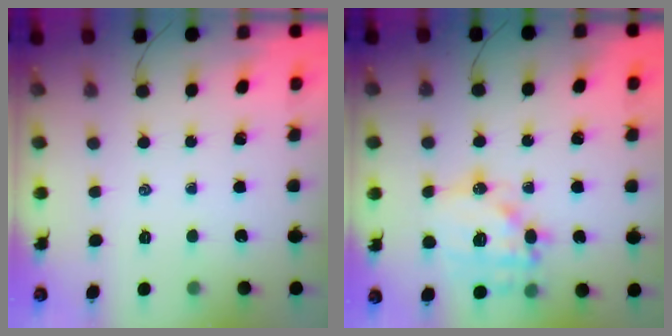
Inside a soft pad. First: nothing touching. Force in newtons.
{"total": 15.9, "press": 15.6, "slide": 3.2}